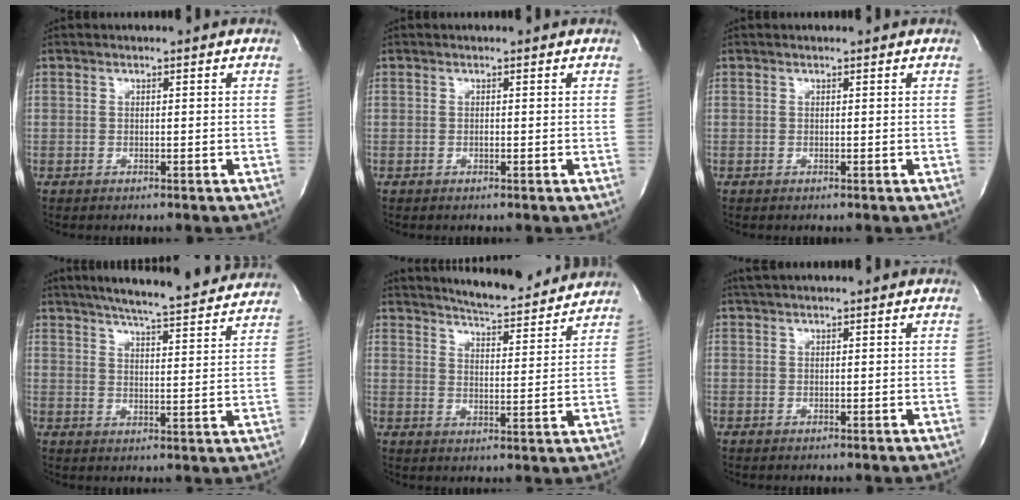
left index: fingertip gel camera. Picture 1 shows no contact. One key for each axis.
{"total": 0.0}
{"total": 0.0}
{"total": 20.1, "fx": 18.1, "fy": 1.7, "fz": 8.4, "tx": -0.134, "ty": -0.008, "tz": 0.233}
{"total": 13.2, "fx": 12.5, "fy": 1.3, "fz": 4.0, "tx": -0.065, "ty": -0.009, "tz": 0.170}
{"total": 3.2, "fx": 2.7, "fy": 0.2, "fz": 1.6, "tx": -0.023, "ty": 0.033, "tz": 0.046}